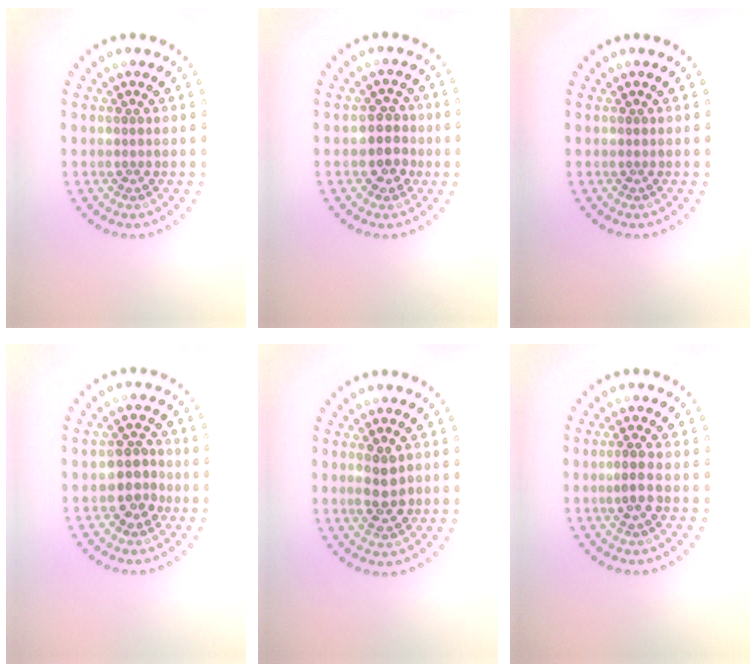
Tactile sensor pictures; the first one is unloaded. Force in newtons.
{"total": 2.4, "press": 2.2, "slide": 1.1}
{"total": 0.0}
{"total": 3.0, "press": 2.8, "slide": 0.8}
{"total": 2.8, "press": 2.8, "slide": 0.3}
{"total": 1.8, "press": 1.6, "slide": 0.7}